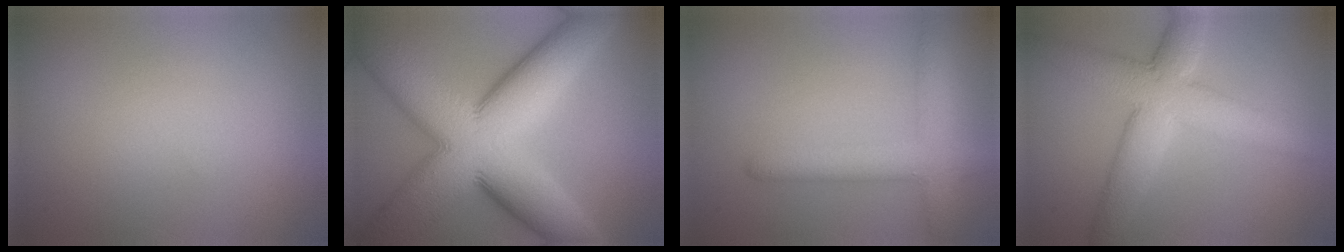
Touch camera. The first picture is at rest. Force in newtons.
{"total": 16.4, "press": 16.4, "slide": 0.5}
{"total": 4.4, "press": 4.4, "slide": 0.3}
{"total": 7.0, "press": 7.0, "slide": 0.2}